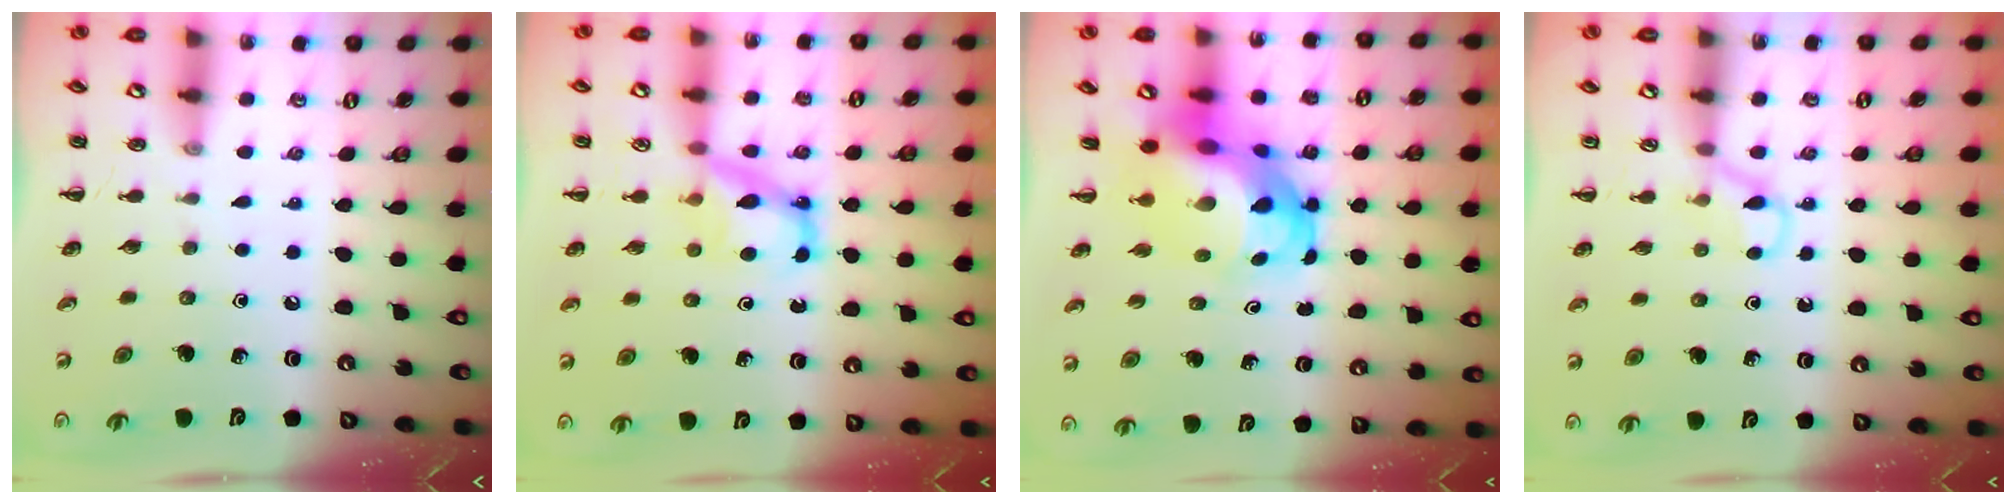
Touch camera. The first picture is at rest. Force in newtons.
{"total": 6.3, "press": 6.3, "slide": 0.5}
{"total": 11.9, "press": 11.5, "slide": 3.2}
{"total": 4.7, "press": 4.5, "slide": 1.2}